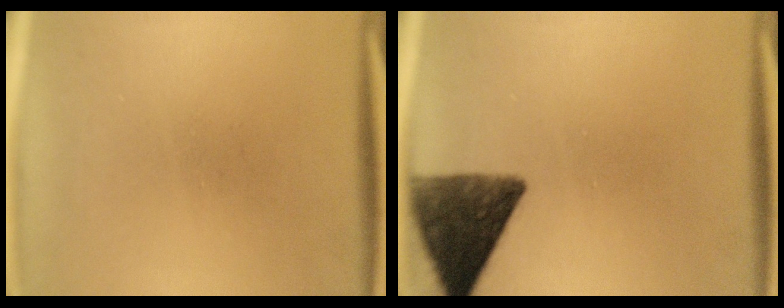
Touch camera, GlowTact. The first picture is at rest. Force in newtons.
{"total": 11.1}